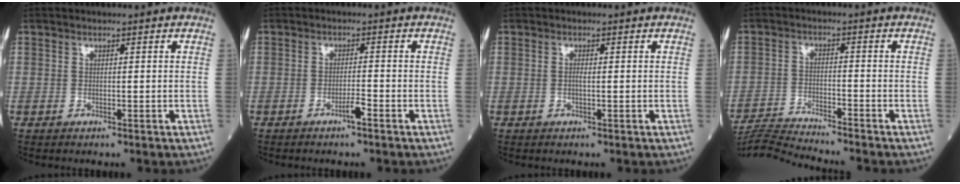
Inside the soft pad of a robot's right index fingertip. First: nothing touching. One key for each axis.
{"total": 1.9, "fx": -1.3, "fy": -0.1, "fz": 1.4, "tx": -0.024, "ty": 0.001, "tz": -0.024}
{"total": 0.9, "fx": -0.1, "fy": 0.1, "fz": 0.9, "tx": -0.019, "ty": 0.000, "tz": -0.002}
{"total": 8.5, "fx": -8.2, "fy": -1.8, "fz": 1.3, "tx": -0.023, "ty": -0.009, "tz": -0.144}